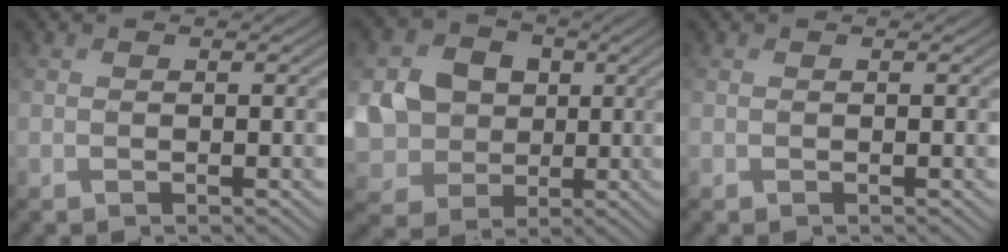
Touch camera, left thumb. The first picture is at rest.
{"total": 10.5, "force": [0.4, 9.3, 4.8], "torque": [-0.142, -0.016, -0.010]}
{"total": 0.0}